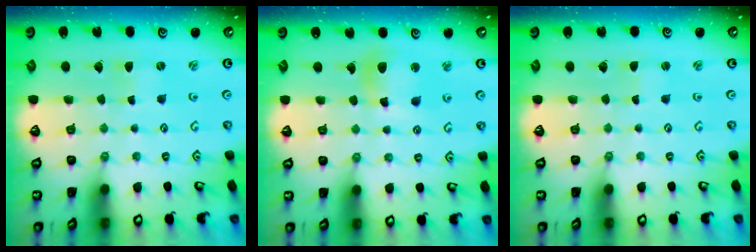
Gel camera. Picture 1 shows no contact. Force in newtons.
{"total": 11.3, "press": 11.2, "slide": 1.5}
{"total": 0.0}